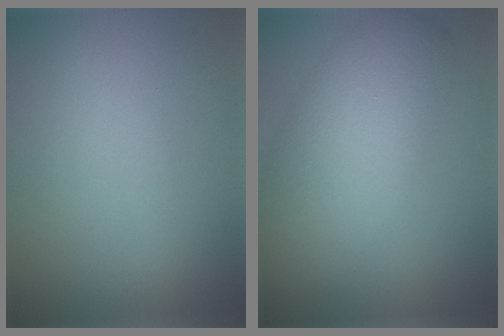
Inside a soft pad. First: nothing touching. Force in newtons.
{"total": 7.3, "press": 7.3, "slide": 0.5}